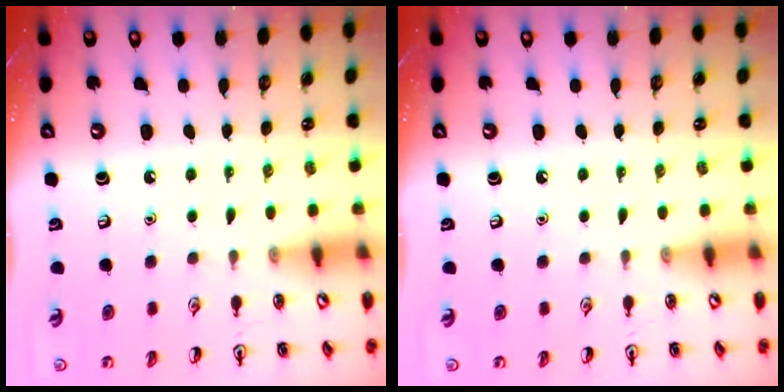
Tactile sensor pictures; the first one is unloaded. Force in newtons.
{"total": 0.0}